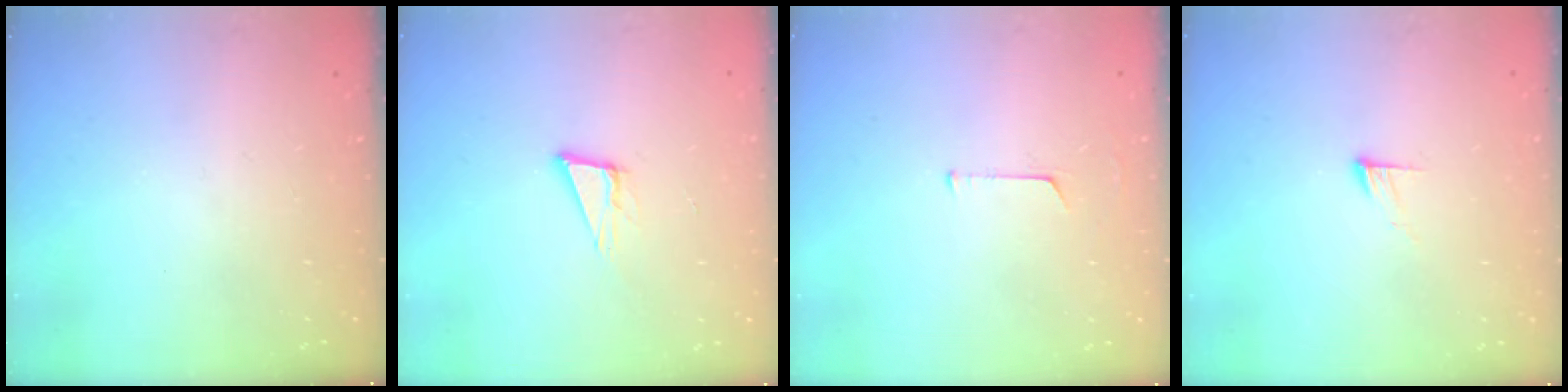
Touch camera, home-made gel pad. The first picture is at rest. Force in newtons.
{"total": 7.7, "press": 7.0, "slide": 3.2}
{"total": 4.6, "press": 4.6, "slide": 0.3}
{"total": 4.5, "press": 4.5, "slide": 0.4}